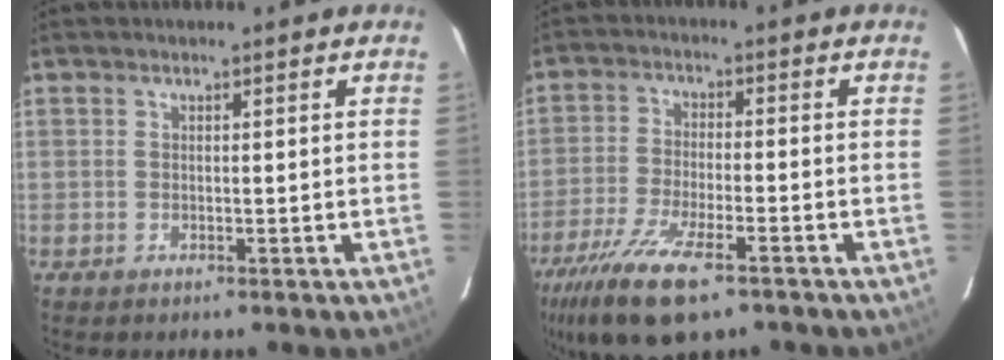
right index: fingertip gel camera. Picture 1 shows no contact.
{"total": 14.6, "force": [-9.6, 4.5, 10.1], "torque": [-0.222, -0.044, -0.178]}